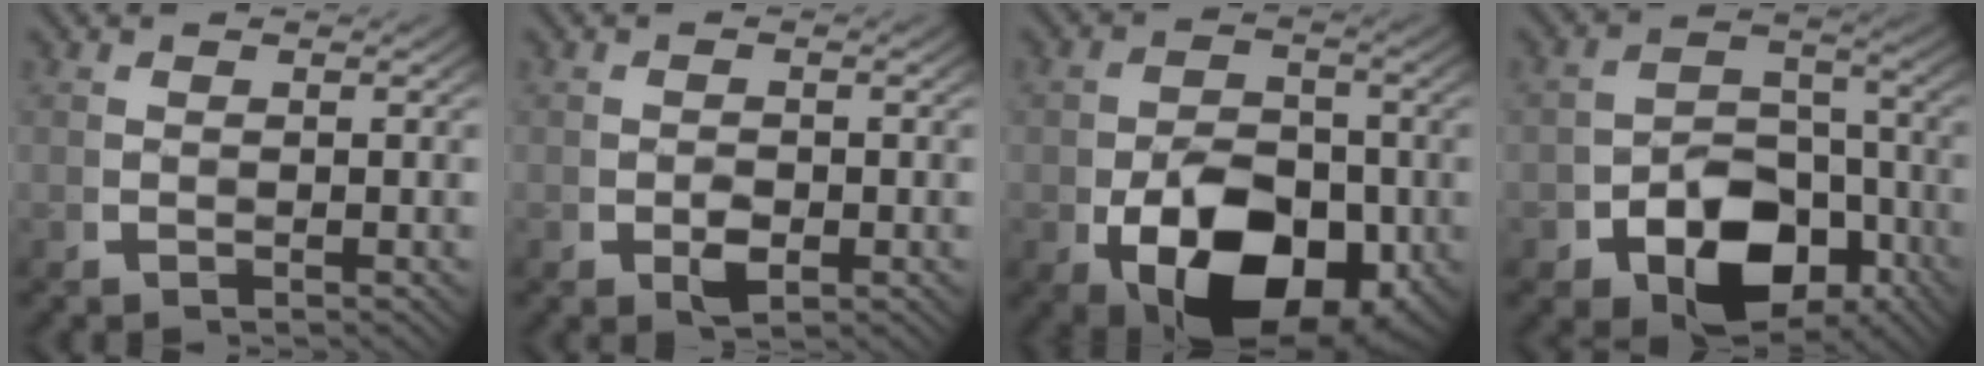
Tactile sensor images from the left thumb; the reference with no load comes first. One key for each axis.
{"total": 2.0, "fx": -0.5, "fy": 1.5, "fz": 1.3, "tx": -0.021, "ty": -0.012, "tz": -0.004}
{"total": 14.9, "fx": -3.6, "fy": 9.9, "fz": 10.6, "tx": -0.187, "ty": -0.070, "tz": -0.024}
{"total": 10.2, "fx": -3.6, "fy": 7.1, "fz": 6.4, "tx": -0.109, "ty": -0.048, "tz": -0.038}